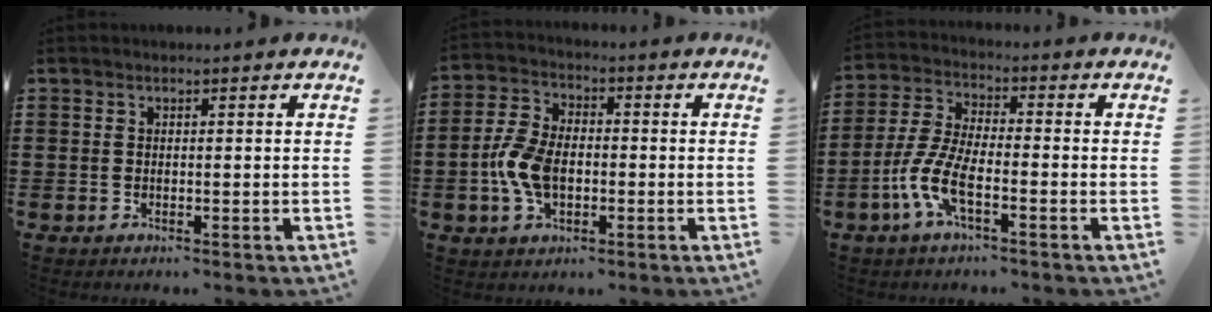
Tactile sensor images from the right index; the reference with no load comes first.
{"total": 7.5, "force": [-1.5, 4.6, 5.7], "torque": [-0.136, -0.001, -0.031]}
{"total": 7.6, "force": [-3.7, 2.2, 6.3], "torque": [-0.168, -0.020, -0.078]}